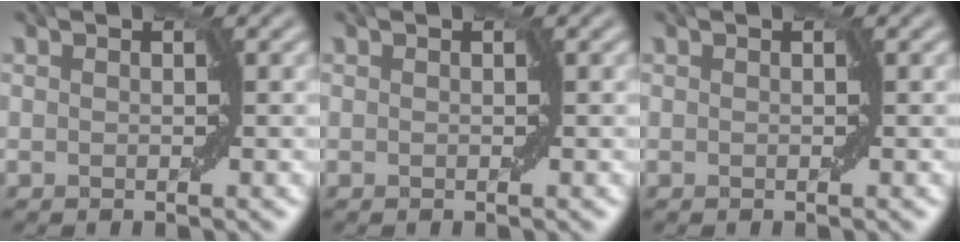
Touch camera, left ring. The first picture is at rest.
{"total": 0.0}
{"total": 0.0}